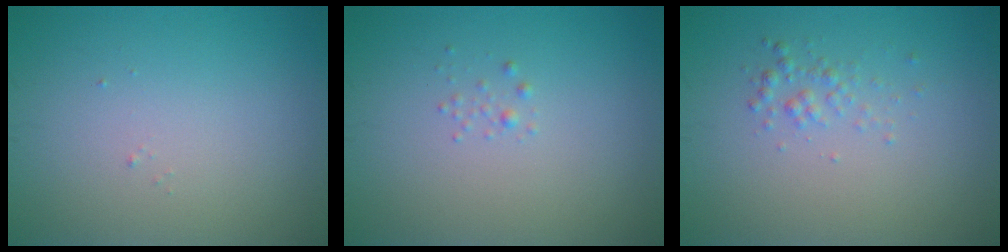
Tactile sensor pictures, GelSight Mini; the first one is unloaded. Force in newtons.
{"total": 0.6, "press": 0.6, "slide": 0.0}
{"total": 1.2, "press": 1.2, "slide": 0.1}